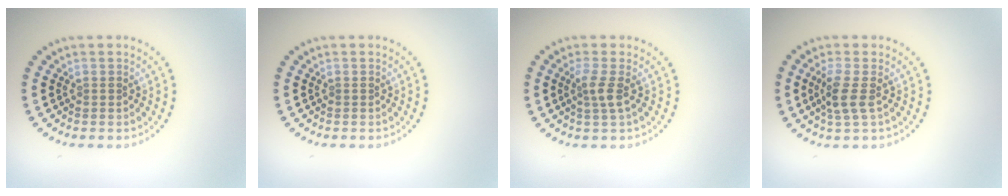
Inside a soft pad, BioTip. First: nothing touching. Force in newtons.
{"total": 0.0}
{"total": 1.9, "press": 1.4, "slide": 1.2}
{"total": 2.4, "press": 2.0, "slide": 1.3}